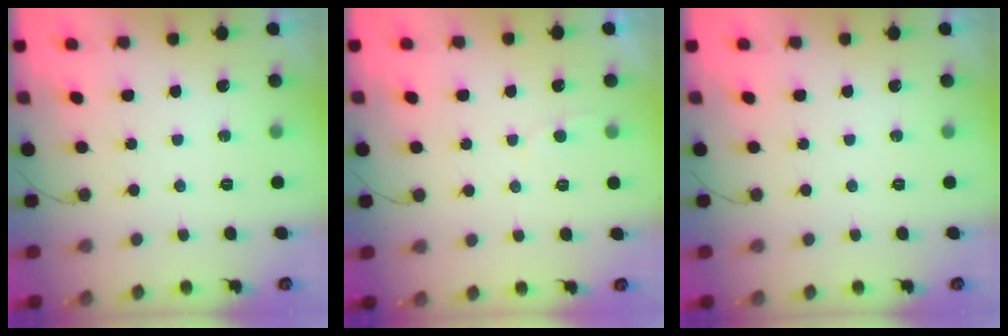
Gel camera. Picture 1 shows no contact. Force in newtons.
{"total": 2.2, "press": 2.2, "slide": 0.2}
{"total": 0.0}